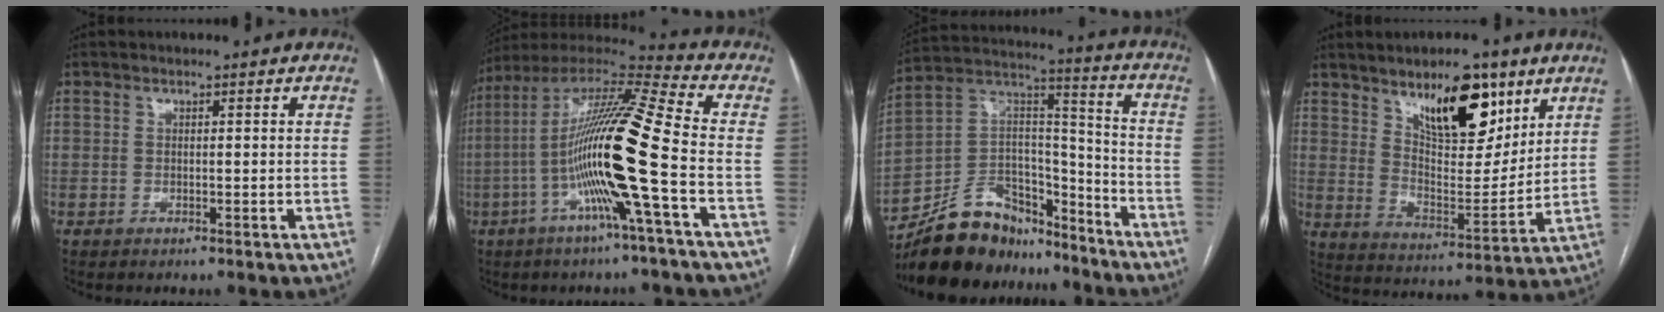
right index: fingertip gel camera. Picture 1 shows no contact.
{"total": 18.5, "force": [-4.3, -0.7, 18.0], "torque": [-0.339, 0.004, -0.093]}
{"total": 16.8, "force": [-14.4, 7.4, 4.3], "torque": [-0.070, 0.064, -0.248]}
{"total": 14.8, "force": [8.9, 5.2, 10.6], "torque": [-0.163, 0.000, 0.155]}